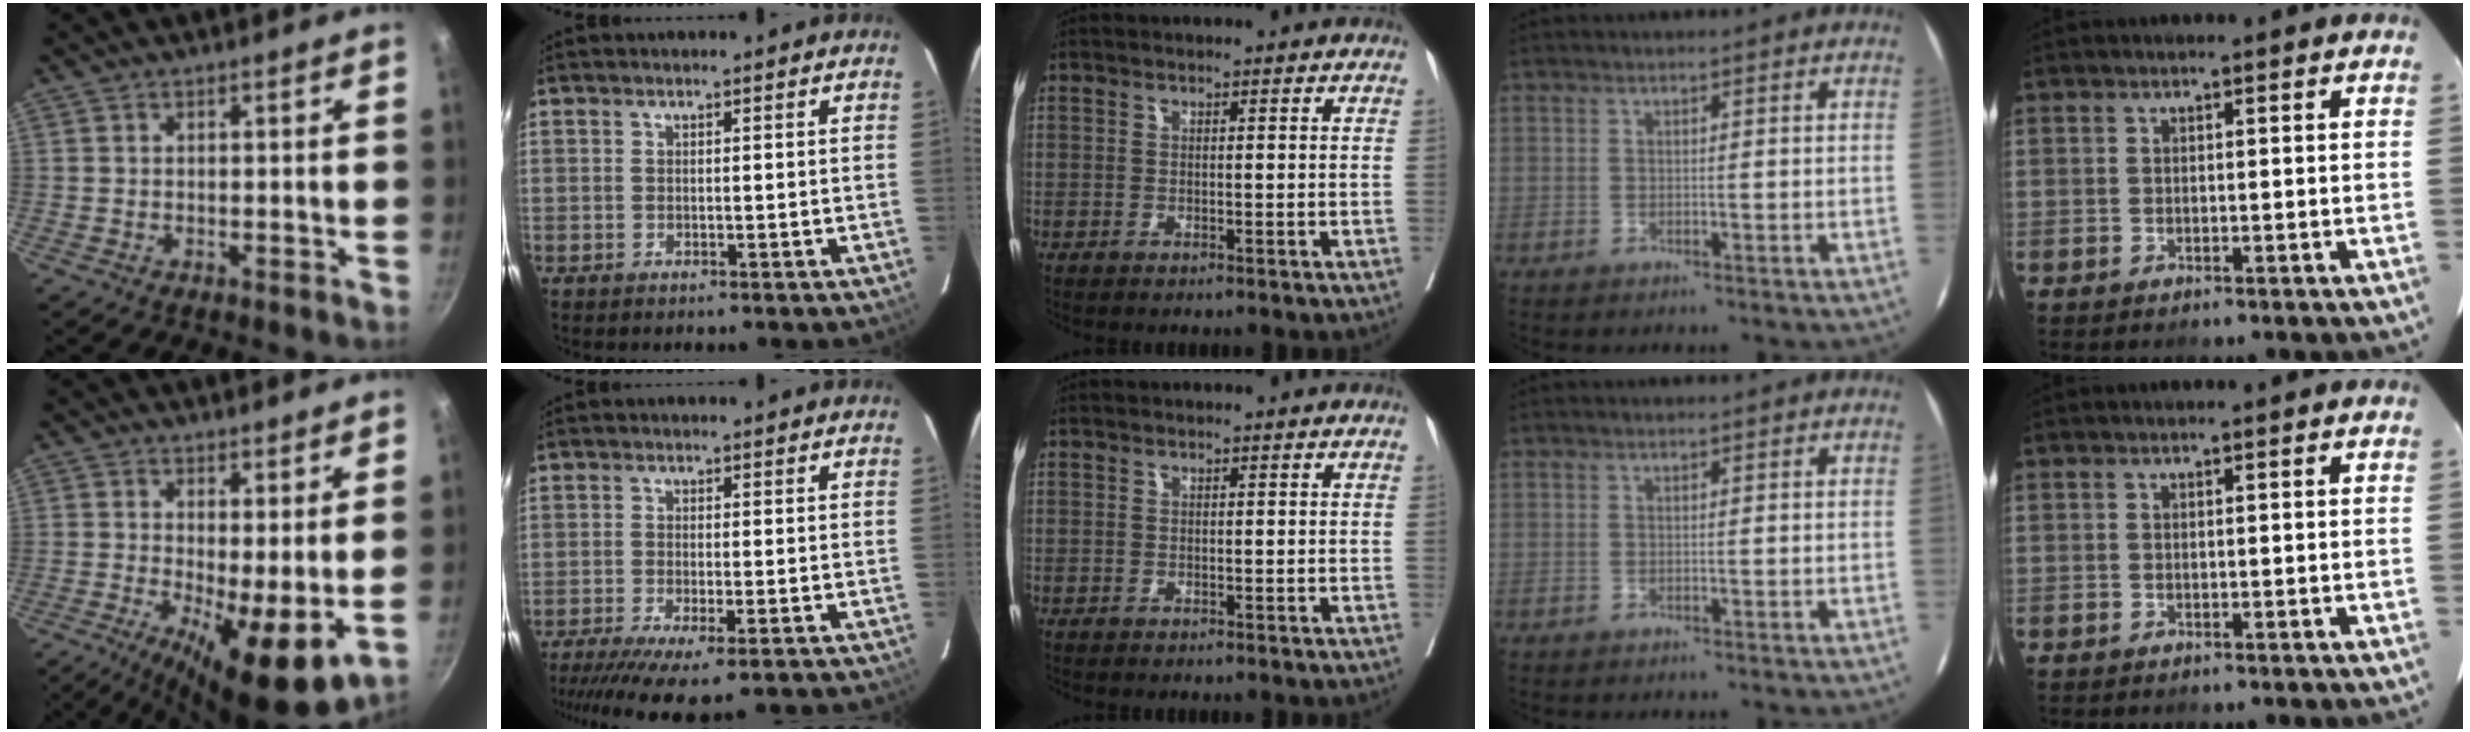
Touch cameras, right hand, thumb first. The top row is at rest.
{"thumb": {"total": 12.8, "force": [-1.7, 3.9, 12.1], "torque": [-0.193, -0.022, -0.012]}, "index": {"total": 11.6, "force": [-8.9, 1.7, 7.3], "torque": [-0.110, -0.024, -0.139]}}